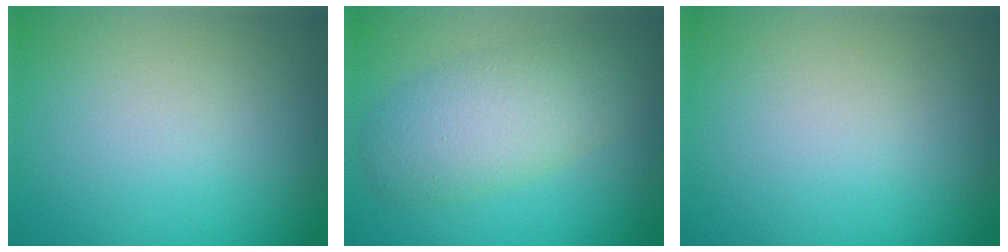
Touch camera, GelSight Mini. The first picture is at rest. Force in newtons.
{"total": 5.2, "press": 5.2, "slide": 0.0}
{"total": 0.0}